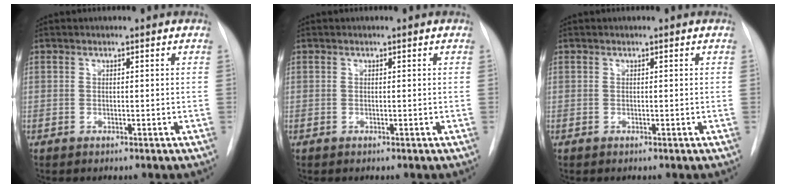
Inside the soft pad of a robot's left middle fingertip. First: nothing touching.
{"total": 0.0}
{"total": 0.0}